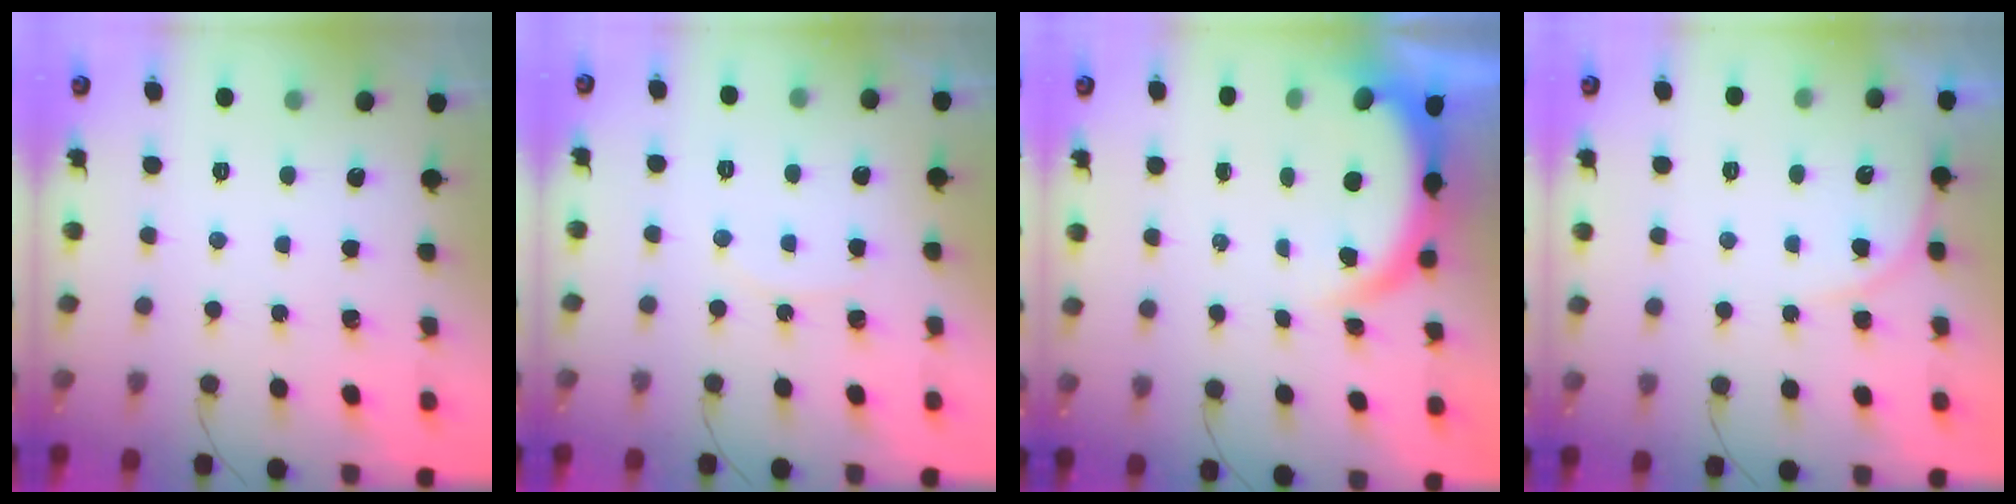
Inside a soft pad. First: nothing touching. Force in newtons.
{"total": 4.4, "press": 4.4, "slide": 0.5}
{"total": 5.1, "press": 5.1, "slide": 0.2}
{"total": 5.5, "press": 5.5, "slide": 0.4}